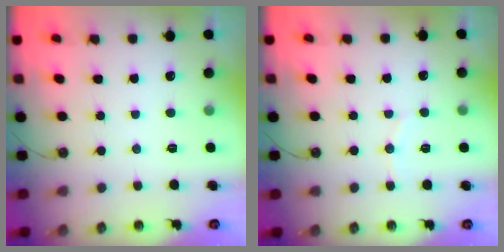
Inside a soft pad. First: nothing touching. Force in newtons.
{"total": 4.6, "press": 4.6, "slide": 0.6}